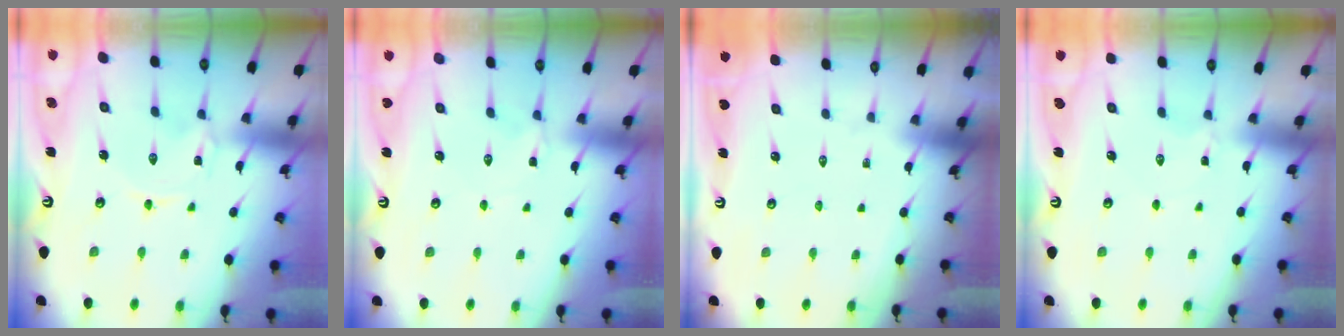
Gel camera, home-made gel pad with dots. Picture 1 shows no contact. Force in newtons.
{"total": 2.2, "press": 2.2, "slide": 0.4}
{"total": 0.0}
{"total": 2.8, "press": 2.8, "slide": 0.3}